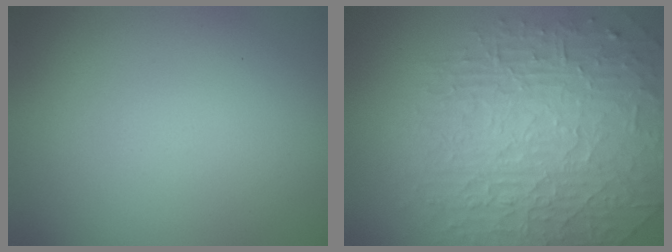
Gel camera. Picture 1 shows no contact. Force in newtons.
{"total": 10.0, "press": 6.3, "slide": 7.7}